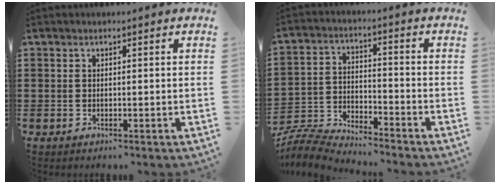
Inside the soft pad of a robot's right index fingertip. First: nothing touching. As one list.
[{"total": 6.6, "force": [-6.5, 0.5, 0.9], "torque": [-0.045, -0.003, -0.138]}]